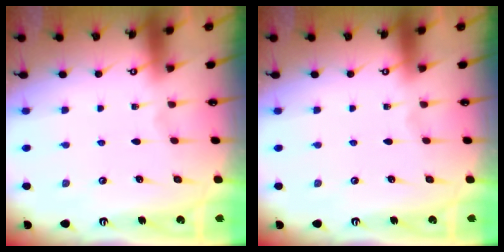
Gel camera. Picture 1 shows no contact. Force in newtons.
{"total": 0.0}